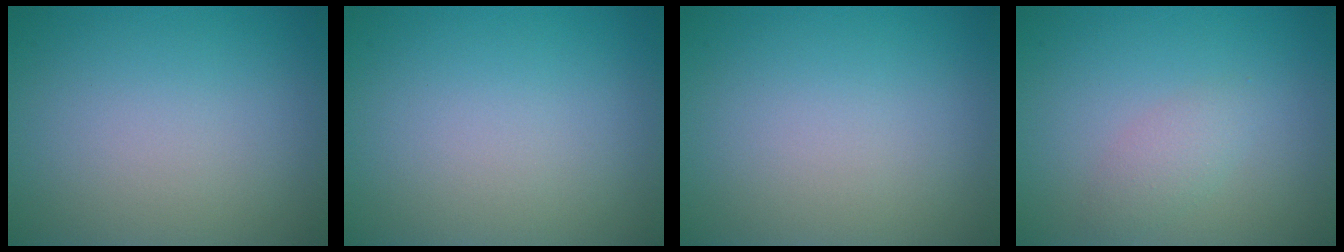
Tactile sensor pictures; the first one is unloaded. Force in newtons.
{"total": 0.0}
{"total": 0.0}
{"total": 1.6, "press": 1.6, "slide": 0.1}